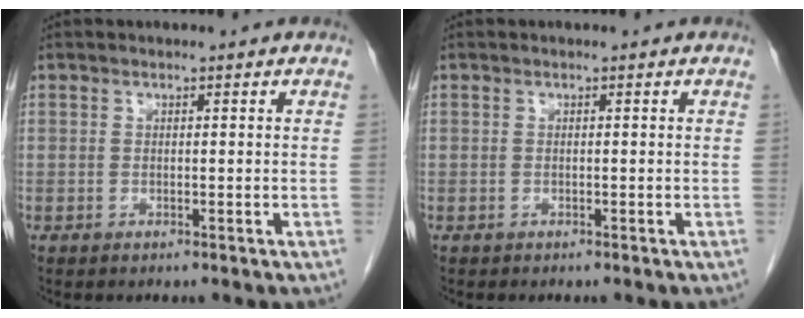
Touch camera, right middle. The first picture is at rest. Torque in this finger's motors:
{"motor_torque": [0.09, 0.00, -0.04, 0.00]}